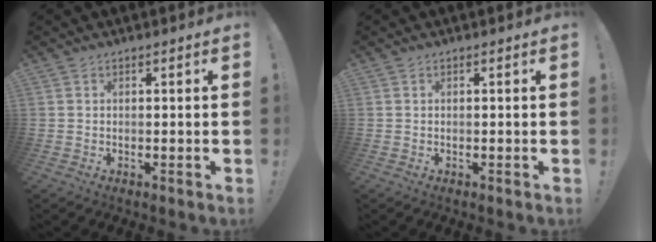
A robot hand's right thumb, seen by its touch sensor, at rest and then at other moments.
{"total": 0.0}